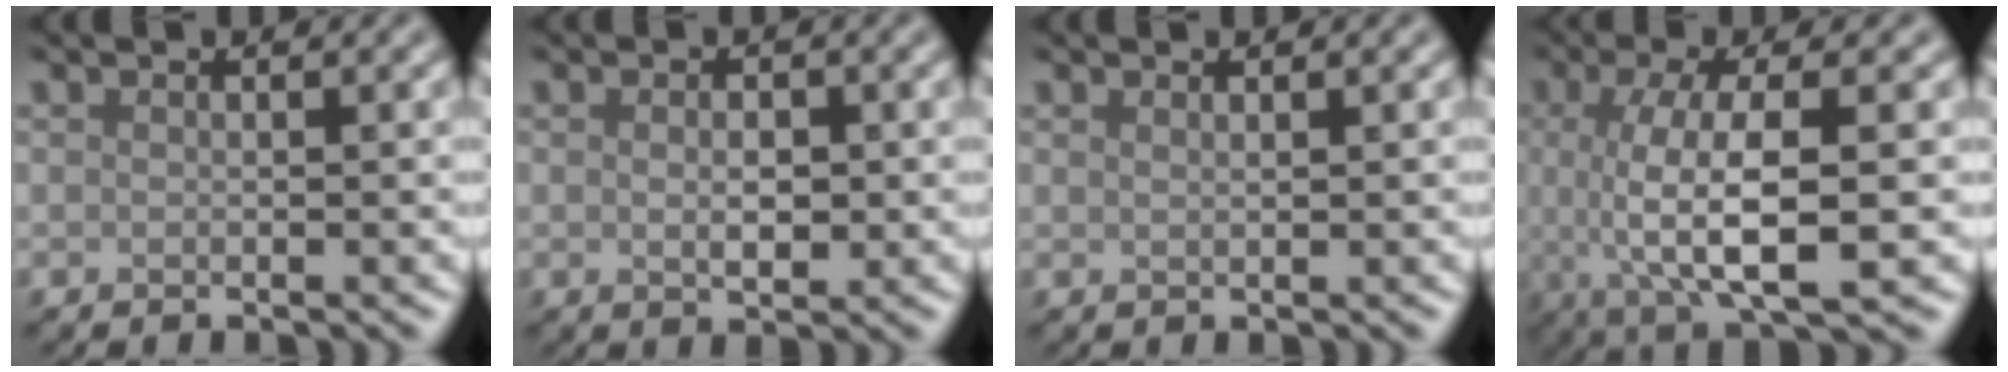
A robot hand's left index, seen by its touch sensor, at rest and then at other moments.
{"total": 2.0, "force": [0.0, 1.1, 1.7], "torque": [-0.031, -0.001, 0.002]}
{"total": 0.8, "force": [0.6, 0.3, 0.4], "torque": [-0.005, -0.001, 0.005]}
{"total": 7.6, "force": [-0.3, 2.3, 7.3], "torque": [-0.132, -0.002, -0.006]}